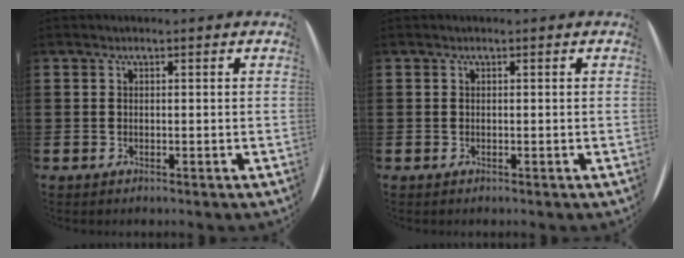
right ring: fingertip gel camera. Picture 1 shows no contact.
{"total": 0.0}